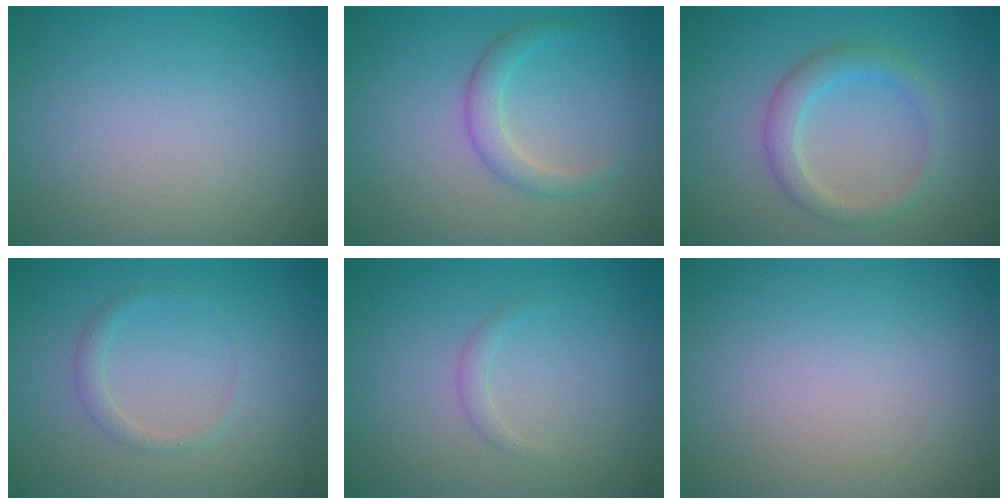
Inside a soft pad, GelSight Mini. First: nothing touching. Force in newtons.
{"total": 2.1, "press": 2.1, "slide": 0.1}
{"total": 2.8, "press": 2.8, "slide": 0.1}
{"total": 1.2, "press": 1.2, "slide": 0.0}
{"total": 0.8, "press": 0.8, "slide": 0.1}
{"total": 0.0}